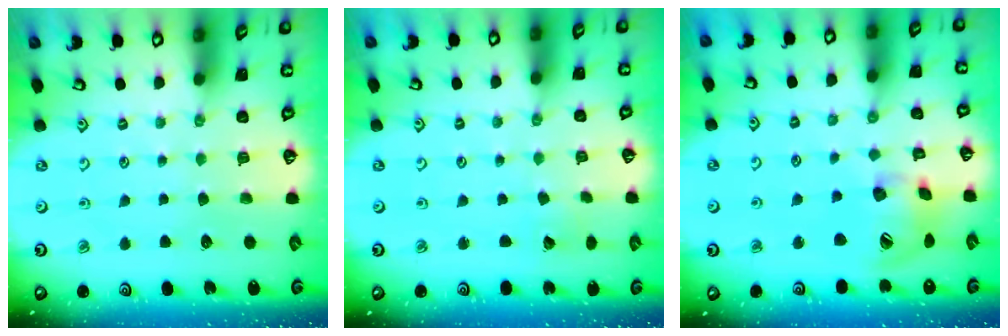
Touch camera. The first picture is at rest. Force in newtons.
{"total": 2.7, "press": 2.6, "slide": 0.4}
{"total": 16.7, "press": 16.5, "slide": 2.3}